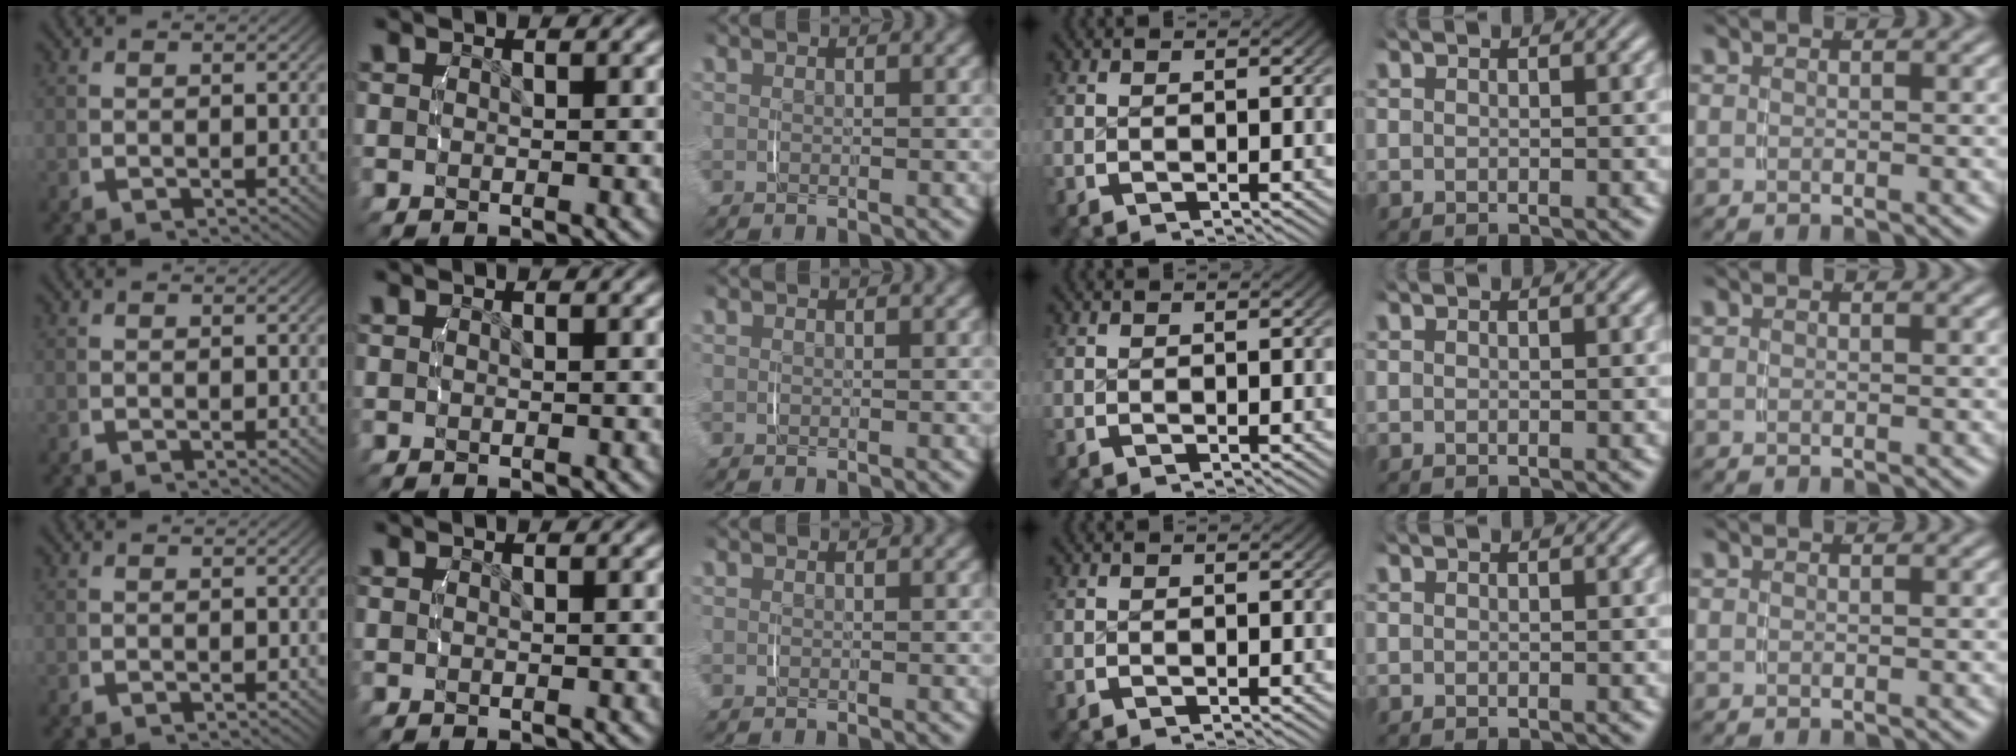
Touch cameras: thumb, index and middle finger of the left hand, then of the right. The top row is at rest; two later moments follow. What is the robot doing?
{"motion": "lift_and_place", "object": "scarf"}